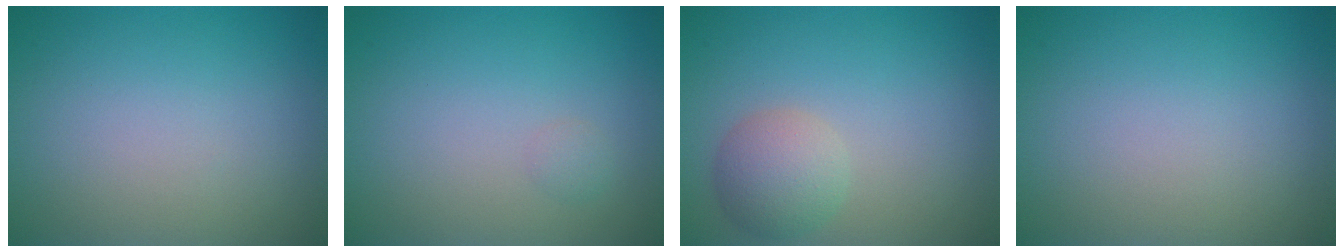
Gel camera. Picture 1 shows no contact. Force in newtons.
{"total": 0.6, "press": 0.6, "slide": 0.0}
{"total": 3.2, "press": 3.2, "slide": 0.2}
{"total": 0.0}